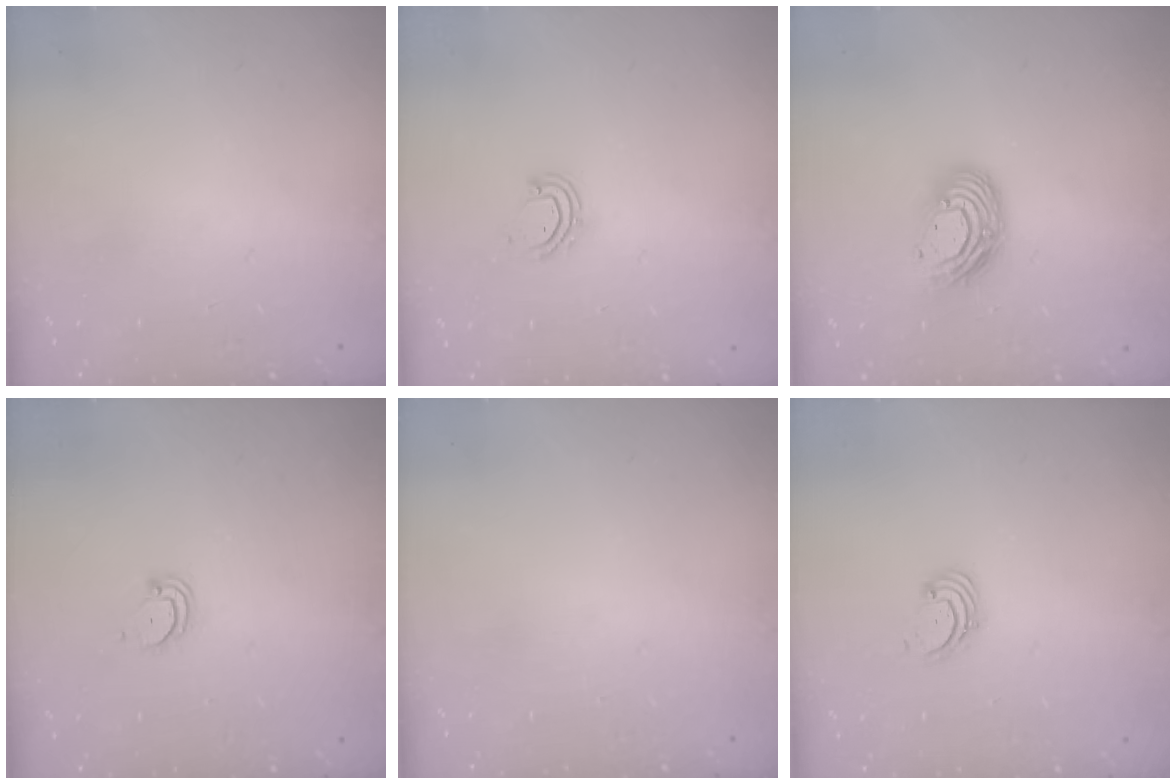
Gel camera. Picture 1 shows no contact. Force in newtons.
{"total": 5.0, "press": 5.0, "slide": 0.3}
{"total": 11.8, "press": 11.8, "slide": 0.8}
{"total": 2.7, "press": 2.7, "slide": 0.2}
{"total": 0.0}
{"total": 1.6, "press": 1.6, "slide": 0.2}